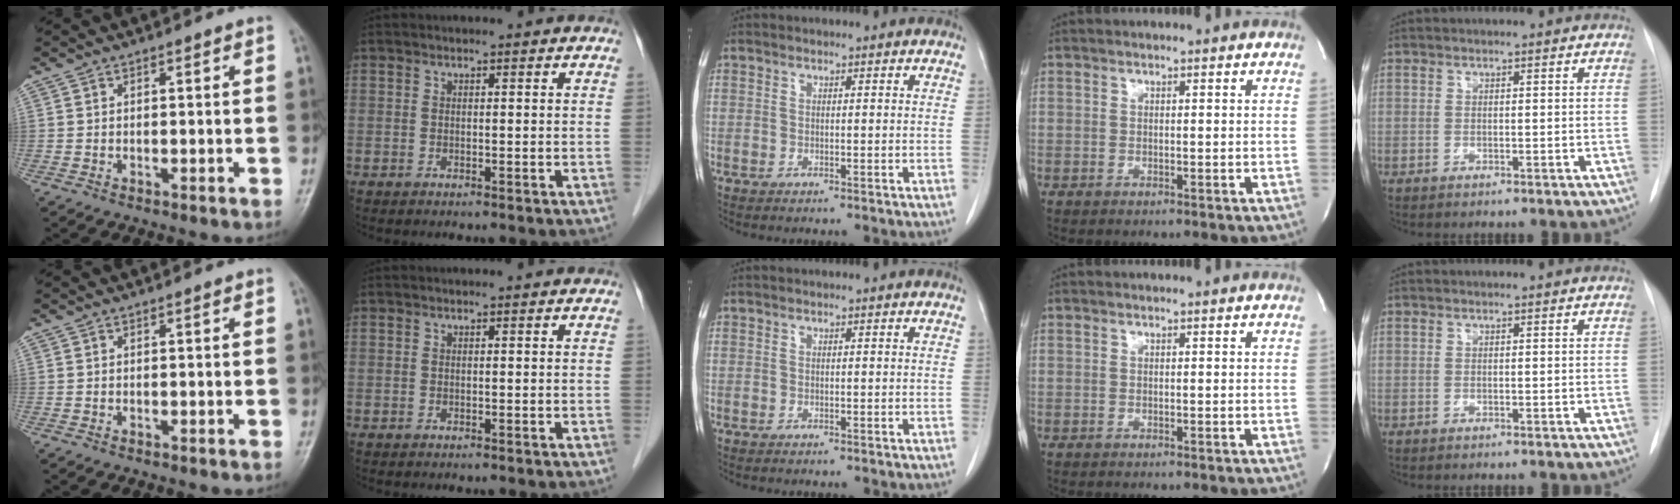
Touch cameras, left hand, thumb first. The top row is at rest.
{}